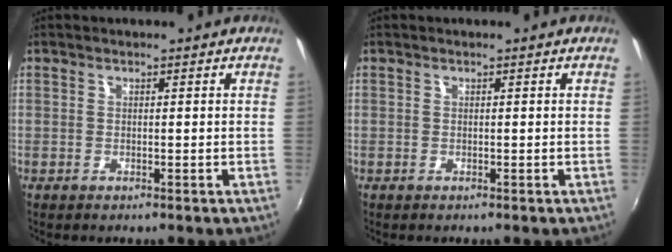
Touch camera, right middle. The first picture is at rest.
{"total": 0.0}